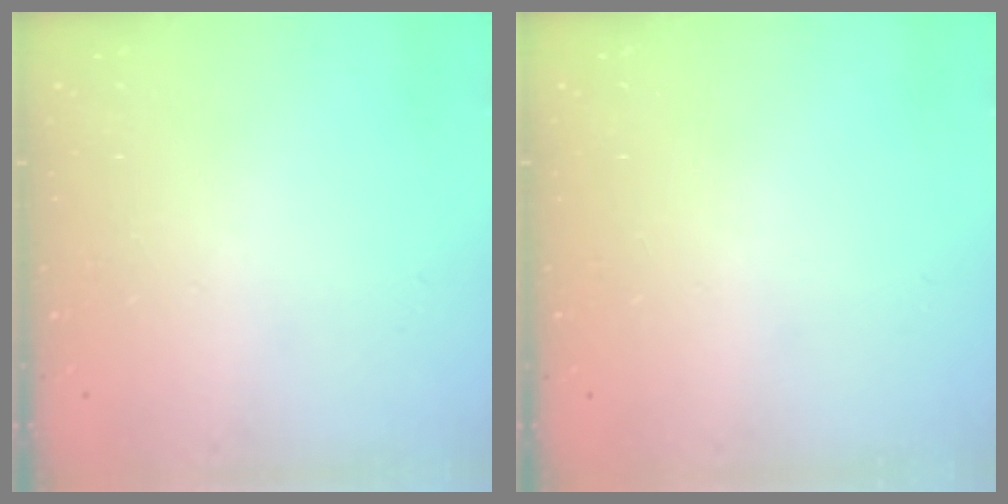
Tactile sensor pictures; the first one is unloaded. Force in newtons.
{"total": 0.0}